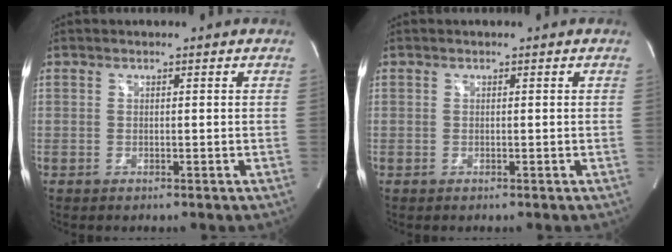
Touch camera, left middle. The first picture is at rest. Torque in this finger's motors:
{"motor_torque": [-0.06, -0.03, 0.00, 0.00]}